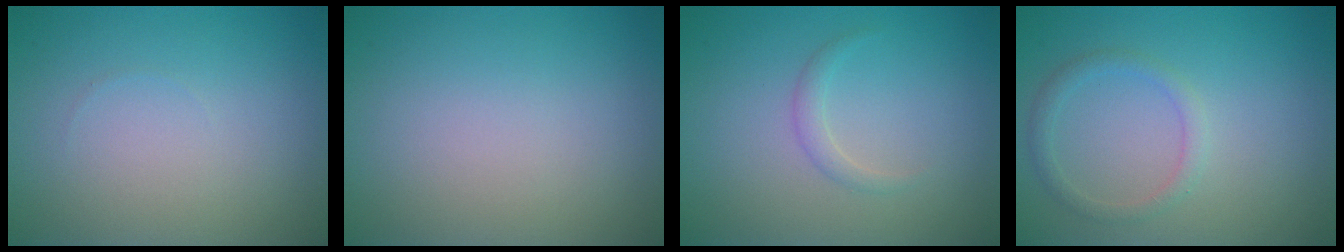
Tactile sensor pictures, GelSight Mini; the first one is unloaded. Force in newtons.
{"total": 0.0}
{"total": 1.1, "press": 1.1, "slide": 0.1}
{"total": 1.5, "press": 1.5, "slide": 0.1}